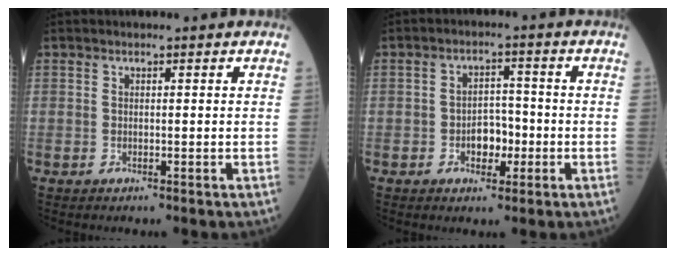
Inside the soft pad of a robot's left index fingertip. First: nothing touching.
{"total": 4.4, "force": [-2.0, 2.7, 2.9], "torque": [-0.044, 0.004, -0.034]}